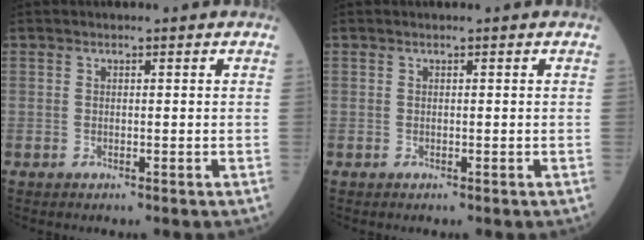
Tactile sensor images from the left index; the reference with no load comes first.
{"total": 0.0}